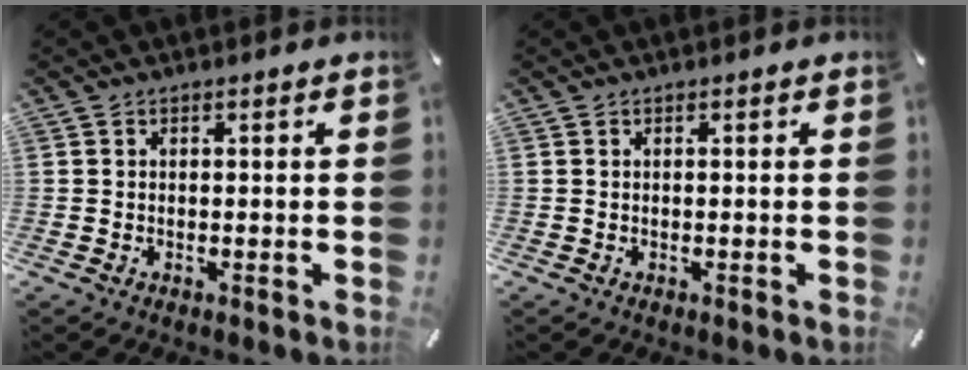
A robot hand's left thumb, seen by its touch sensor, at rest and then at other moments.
{"total": 0.0}